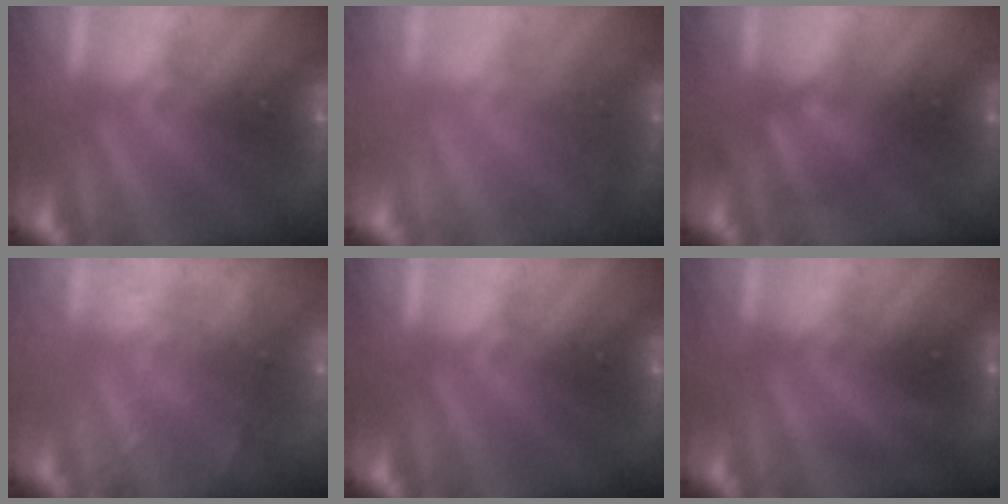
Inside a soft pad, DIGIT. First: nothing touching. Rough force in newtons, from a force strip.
{"total": 2.3}
{"total": 2.5}
{"total": 8.7}
{"total": 0.0}
{"total": 1.6}